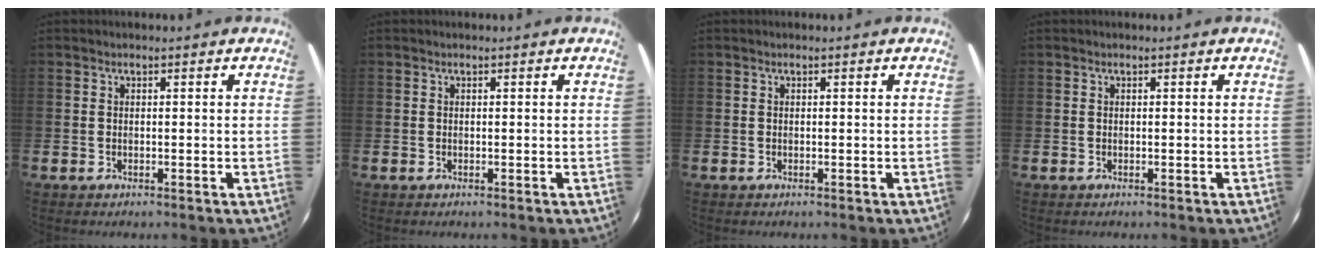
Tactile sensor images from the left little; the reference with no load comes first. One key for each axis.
{"total": 0.0}
{"total": 0.0}
{"total": 0.0}